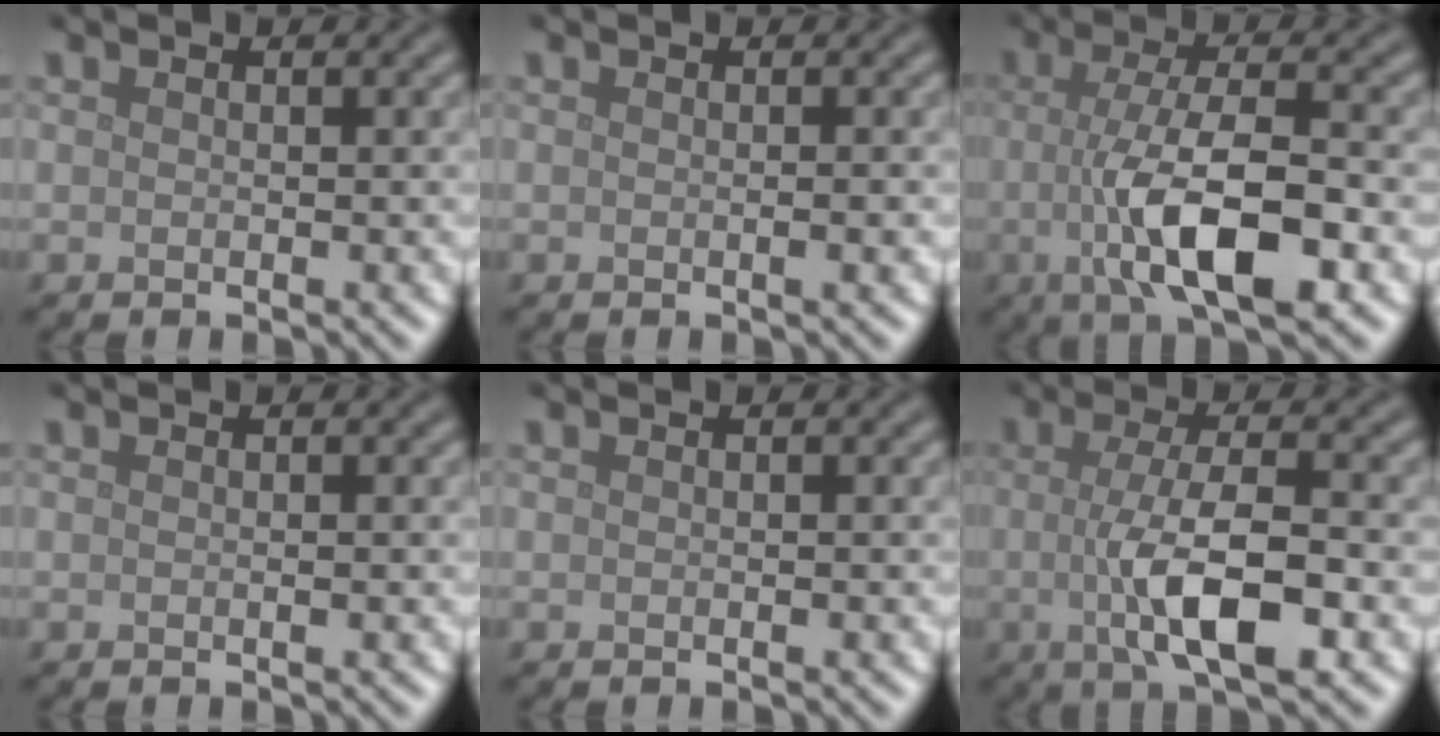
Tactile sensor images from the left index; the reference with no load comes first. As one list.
[{"total": 0.7, "force": [-0.1, 0.0, 0.7], "torque": [-0.011, 0.000, -0.001]}, {"total": 8.7, "force": [-1.7, 2.5, 8.2], "torque": [-0.136, -0.002, -0.030]}, {"total": 0.0}, {"total": 0.0}, {"total": 7.1, "force": [-1.1, 2.0, 6.7], "torque": [-0.116, -0.004, -0.020]}]